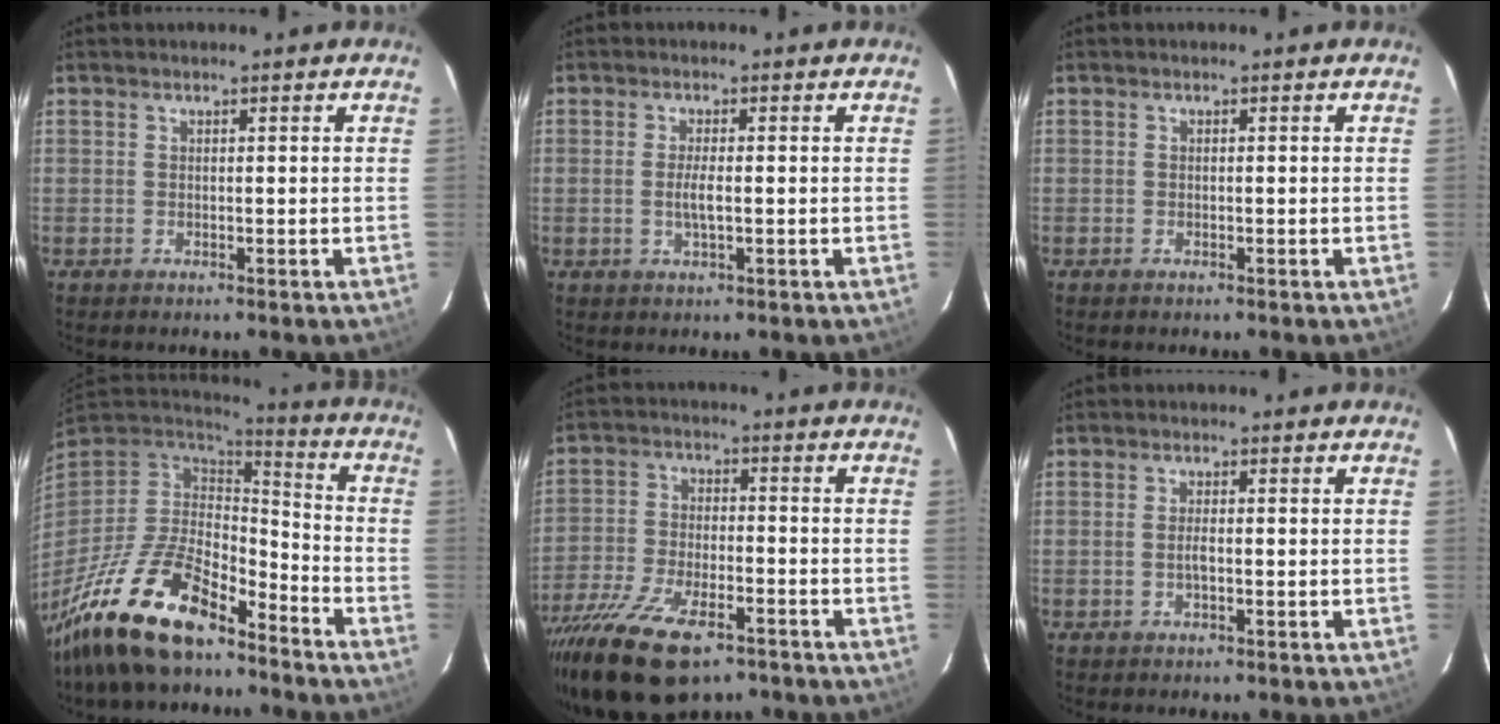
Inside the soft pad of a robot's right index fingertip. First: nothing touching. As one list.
[{"total": 2.8, "force": [-0.4, 0.4, 2.7], "torque": [-0.052, -0.003, -0.008]}, {"total": 0.6, "force": [-0.5, 0.2, 0.3], "torque": [-0.006, -0.001, -0.011]}, {"total": 20.0, "force": [-14.3, 7.0, 12.2], "torque": [-0.251, -0.028, -0.259]}, {"total": 20.0, "force": [-13.3, 8.3, 12.5], "torque": [-0.268, -0.052, -0.228]}, {"total": 1.8, "force": [-0.4, 0.5, 1.6], "torque": [-0.033, 0.001, -0.008]}]